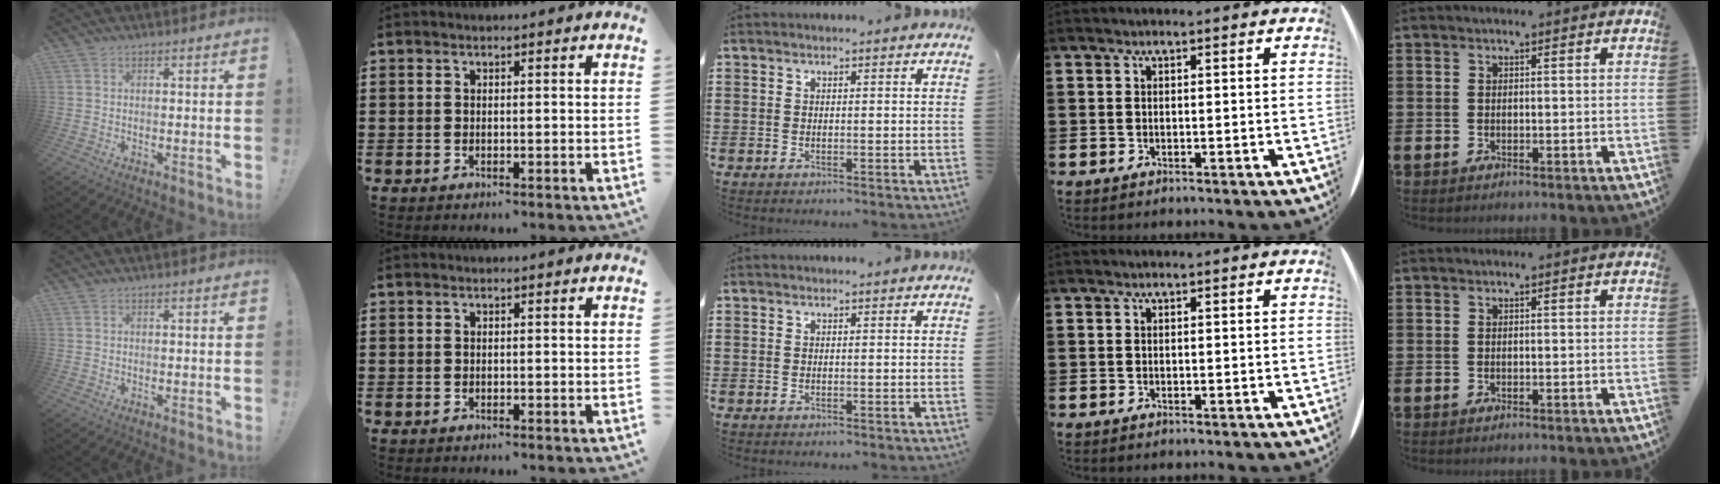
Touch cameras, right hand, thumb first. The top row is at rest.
{}